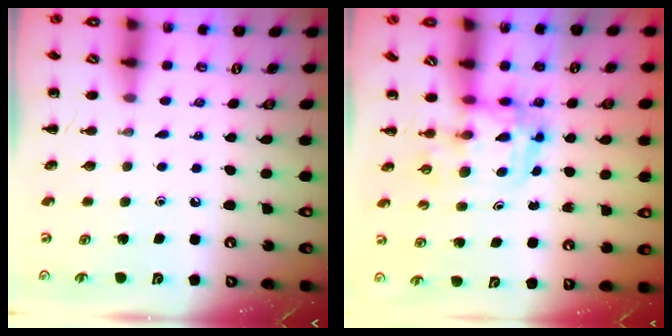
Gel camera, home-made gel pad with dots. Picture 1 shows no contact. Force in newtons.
{"total": 3.7, "press": 3.6, "slide": 0.6}